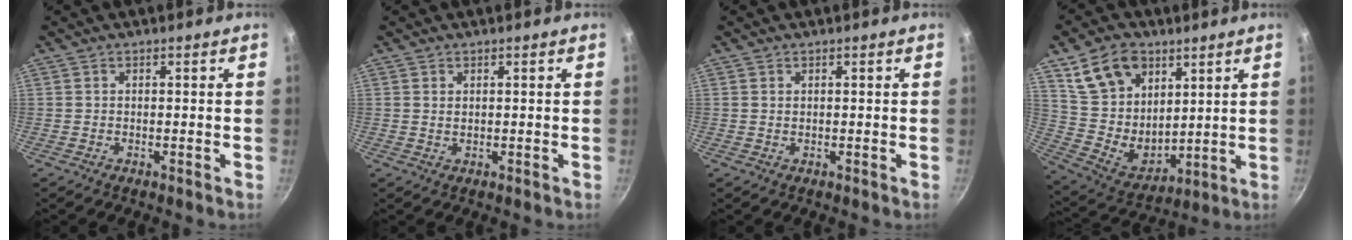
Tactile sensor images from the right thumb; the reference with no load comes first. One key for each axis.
{"total": 0.8, "fx": 0.3, "fy": 0.4, "fz": 0.6, "tx": -0.010, "ty": -0.002, "tz": 0.008}
{"total": 0.0}
{"total": 15.7, "fx": 8.2, "fy": 10.7, "fz": 8.0, "tx": -0.104, "ty": -0.038, "tz": 0.169}